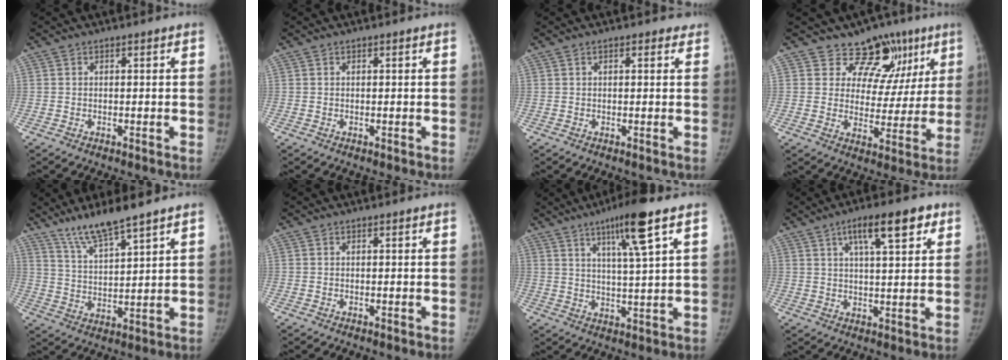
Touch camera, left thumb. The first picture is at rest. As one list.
[{"total": 0.0}, {"total": 1.8, "force": [1.2, 0.9, 1.0], "torque": [-0.005, -0.002, 0.010]}, {"total": 12.0, "force": [8.2, 8.4, 2.5], "torque": [0.017, -0.037, 0.098]}, {"total": 9.6, "force": [7.6, 0.9, 5.9], "torque": [-0.109, -0.043, 0.151]}, {"total": 0.0}, {"total": 10.4, "force": [5.7, 0.2, 8.7], "torque": [-0.149, -0.027, 0.095]}, {"total": 10.3, "force": [5.2, 3.0, 8.3], "torque": [-0.114, -0.010, 0.079]}]